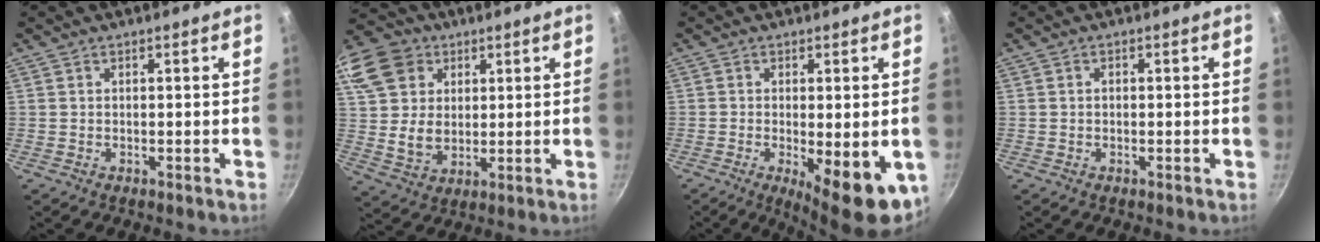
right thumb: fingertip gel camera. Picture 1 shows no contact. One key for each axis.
{"total": 20.6, "fx": 9.0, "fy": 15.9, "fz": 9.6, "tx": -0.219, "ty": 0.013, "tz": 0.170}
{"total": 12.4, "fx": -3.6, "fy": 4.0, "fz": 11.2, "tx": -0.136, "ty": -0.012, "tz": -0.037}
{"total": 0.8, "fx": 0.0, "fy": 0.5, "fz": 0.5, "tx": -0.008, "ty": 0.004, "tz": -0.001}